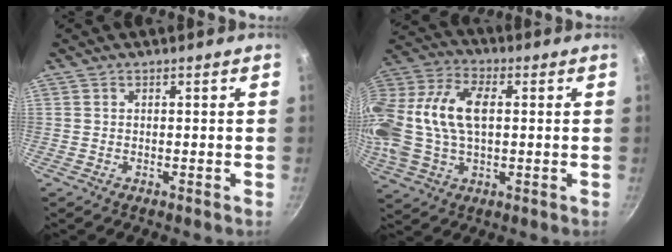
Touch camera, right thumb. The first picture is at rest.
{"total": 22.1, "force": [2.1, 13.1, 17.7], "torque": [-0.421, 0.022, 0.041]}